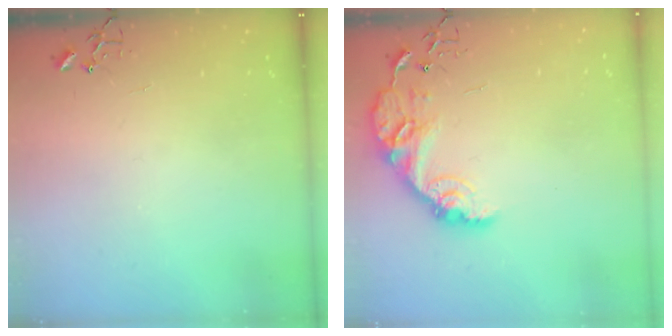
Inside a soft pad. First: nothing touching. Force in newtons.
{"total": 14.5, "press": 14.5, "slide": 1.0}